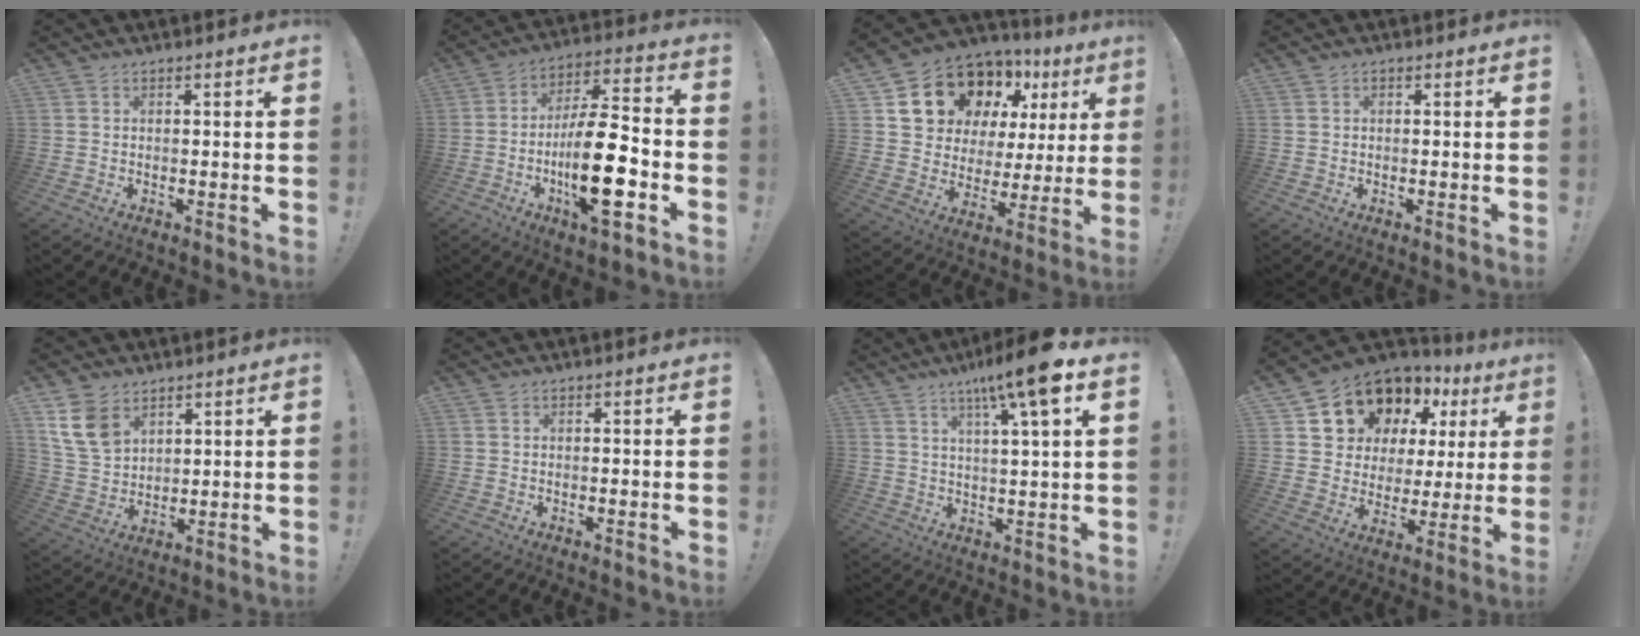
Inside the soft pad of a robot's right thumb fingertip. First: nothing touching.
{"total": 19.9, "force": [-5.5, 6.1, 18.1], "torque": [-0.325, 0.019, -0.089]}
{"total": 14.7, "force": [9.7, 9.4, 5.7], "torque": [-0.105, -0.067, 0.193]}
{"total": 0.0}
{"total": 10.9, "force": [6.3, 7.3, 5.0], "torque": [-0.094, -0.023, 0.130]}
{"total": 0.0}
{"total": 12.3, "force": [6.7, 0.7, 10.3], "torque": [-0.158, -0.038, 0.096]}
{"total": 12.6, "force": [9.0, 7.9, 3.8], "torque": [-0.069, -0.073, 0.176]}